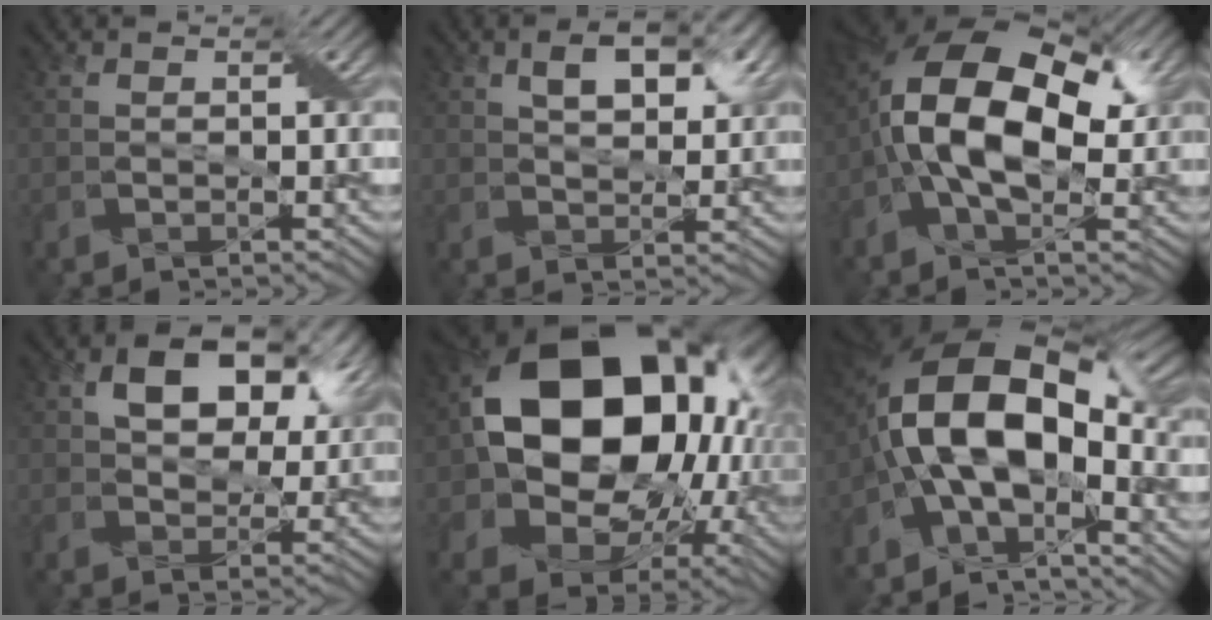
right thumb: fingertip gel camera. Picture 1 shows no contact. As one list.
[{"total": 5.9, "force": [2.8, 2.6, 4.4], "torque": [-0.080, 0.000, 0.046]}, {"total": 14.3, "force": [0.8, 7.2, 12.3], "torque": [-0.229, 0.022, -0.002]}, {"total": 9.6, "force": [4.2, 5.7, 6.4], "torque": [-0.117, 0.003, 0.068]}, {"total": 20.2, "force": [2.3, 15.2, 13.0], "torque": [-0.242, -0.030, 0.063]}, {"total": 15.8, "force": [-2.3, 8.0, 13.4], "torque": [-0.222, 0.020, -0.060]}]